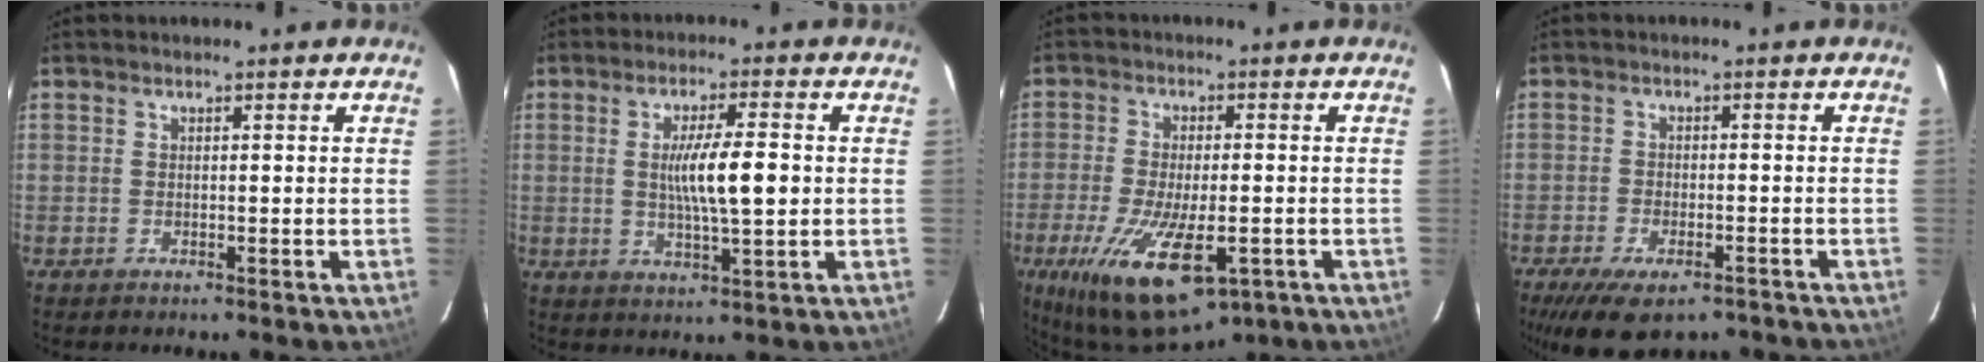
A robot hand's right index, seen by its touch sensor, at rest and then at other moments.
{"total": 8.5, "force": [0.3, 1.2, 8.4], "torque": [-0.143, -0.004, 0.009]}
{"total": 18.1, "force": [-8.5, 7.3, 14.2], "torque": [-0.284, -0.054, -0.130]}
{"total": 12.2, "force": [-8.9, 5.1, 6.6], "torque": [-0.141, -0.021, -0.136]}